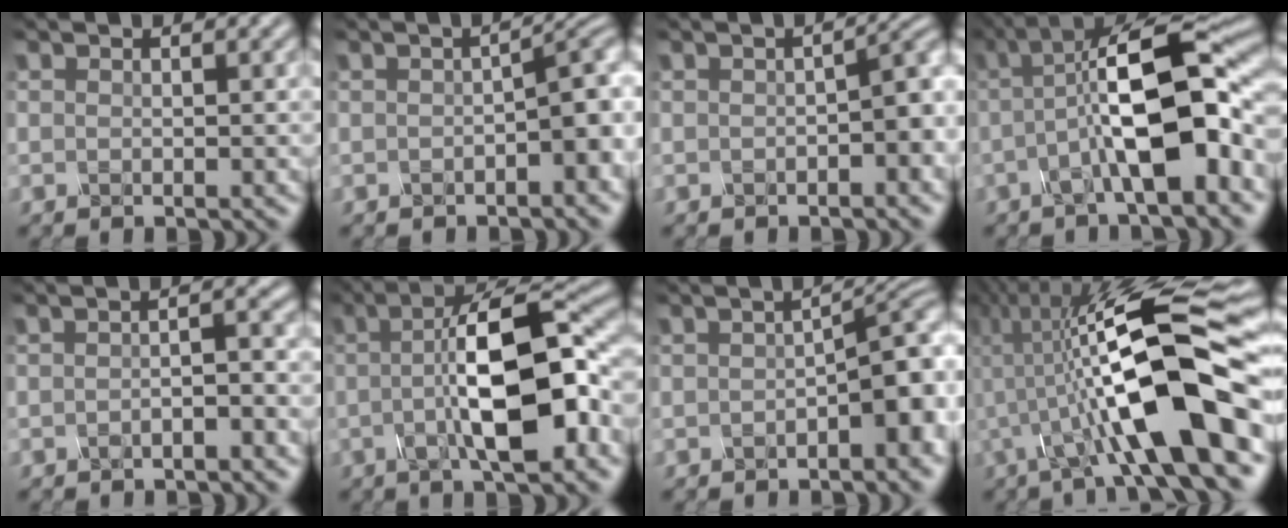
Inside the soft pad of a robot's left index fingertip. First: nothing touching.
{"total": 4.4, "force": [-0.8, 1.6, 4.0], "torque": [-0.044, 0.009, -0.012]}
{"total": 3.1, "force": [-0.6, 1.1, 2.9], "torque": [-0.036, 0.011, -0.011]}
{"total": 10.6, "force": [-0.8, 3.2, 10.1], "torque": [-0.158, 0.018, -0.019]}
{"total": 2.0, "force": [-1.0, 0.4, 1.6], "torque": [-0.029, 0.005, -0.021]}
{"total": 10.6, "force": [-0.8, 3.1, 10.2], "torque": [-0.150, 0.014, -0.018]}
{"total": 5.1, "force": [-0.9, 2.0, 4.6], "torque": [-0.050, 0.007, -0.014]}
{"total": 14.4, "force": [-1.4, 3.5, 13.9], "torque": [-0.224, 0.029, -0.035]}